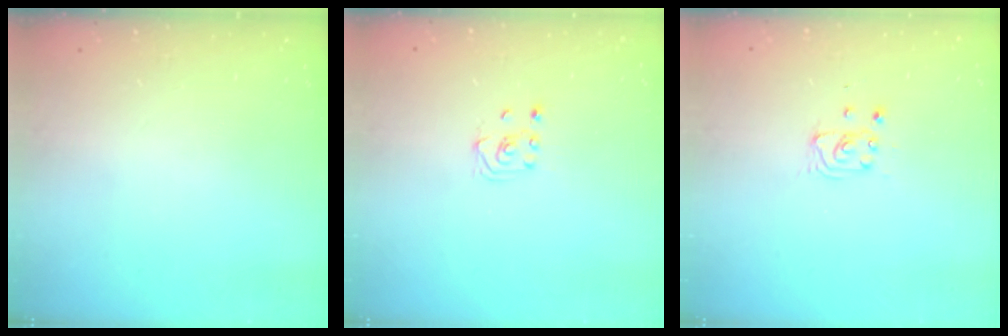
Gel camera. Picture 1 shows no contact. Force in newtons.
{"total": 2.3, "press": 2.2, "slide": 0.8}
{"total": 2.9, "press": 2.9, "slide": 0.4}